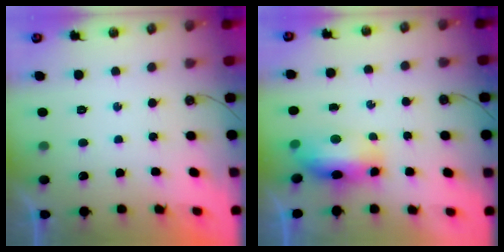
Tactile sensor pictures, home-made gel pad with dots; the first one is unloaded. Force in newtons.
{"total": 9.8, "press": 9.7, "slide": 1.9}